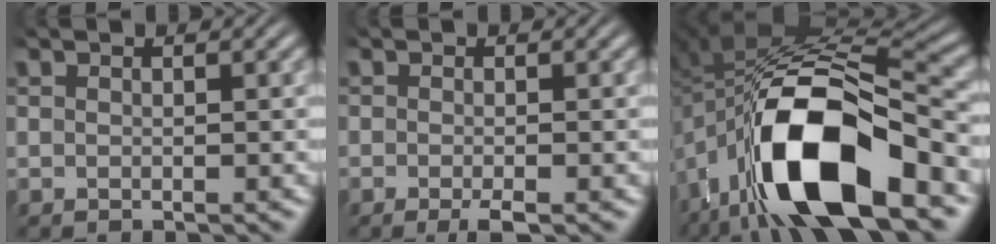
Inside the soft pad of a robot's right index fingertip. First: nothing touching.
{"total": 1.6, "force": [-1.0, 0.7, 1.0], "torque": [-0.016, 0.002, -0.021]}
{"total": 17.4, "force": [-4.0, 9.1, 14.3], "torque": [-0.265, -0.024, -0.053]}